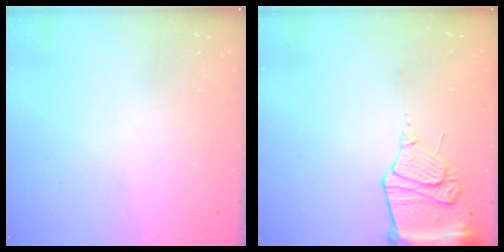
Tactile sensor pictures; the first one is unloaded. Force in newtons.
{"total": 13.3, "press": 13.2, "slide": 1.4}